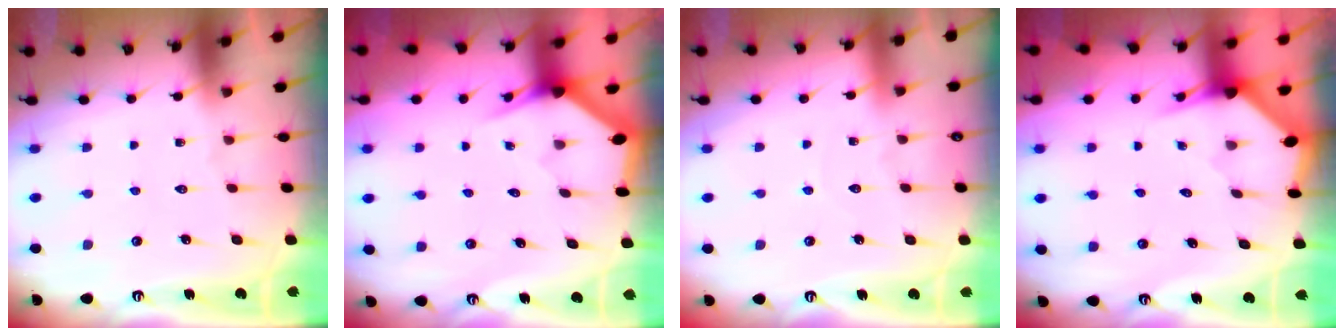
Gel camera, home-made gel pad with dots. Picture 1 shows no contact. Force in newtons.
{"total": 2.9, "press": 2.9, "slide": 0.0}
{"total": 3.4, "press": 3.4, "slide": 0.3}
{"total": 2.9, "press": 2.9, "slide": 0.2}